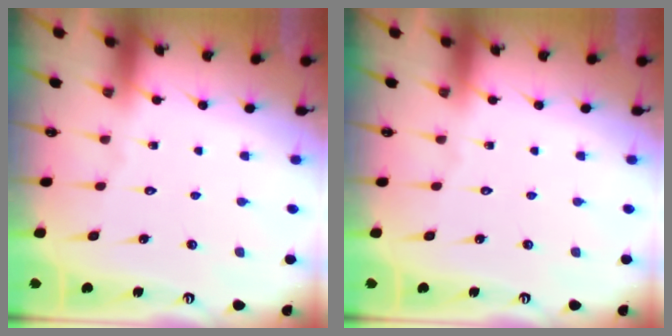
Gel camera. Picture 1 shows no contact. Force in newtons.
{"total": 0.0}